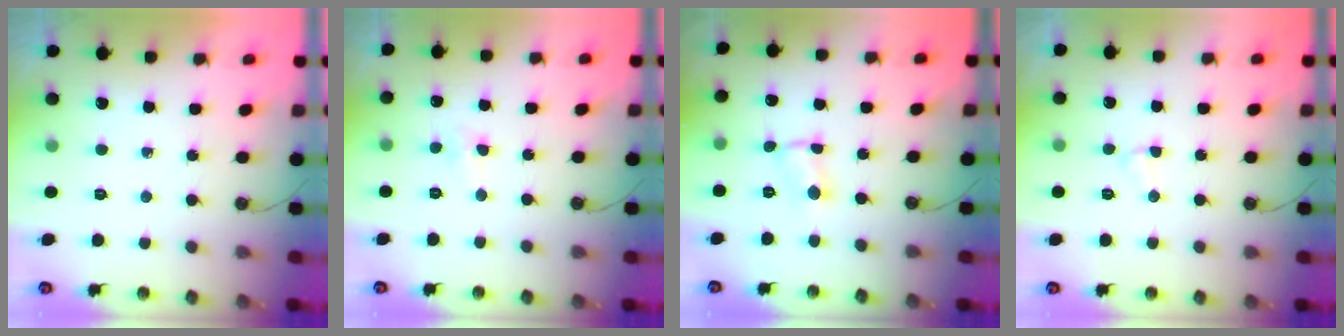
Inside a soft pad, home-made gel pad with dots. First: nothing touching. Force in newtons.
{"total": 4.5, "press": 3.0, "slide": 3.4}
{"total": 1.6, "press": 1.6, "slide": 0.3}
{"total": 2.5, "press": 2.5, "slide": 0.7}